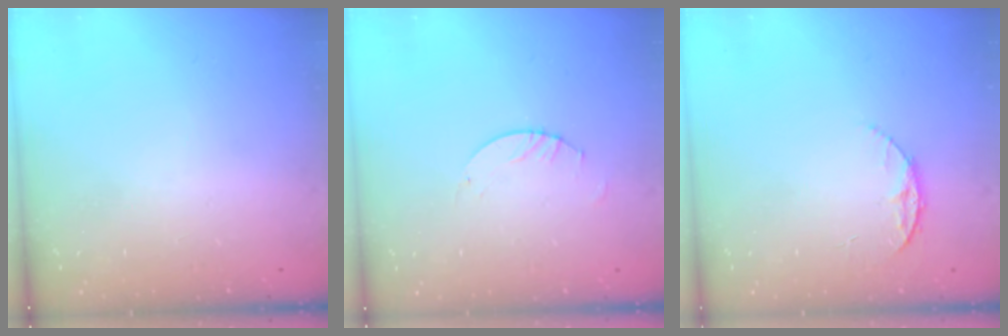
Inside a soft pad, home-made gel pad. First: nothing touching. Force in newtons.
{"total": 2.0, "press": 2.0, "slide": 0.2}
{"total": 6.5, "press": 6.5, "slide": 0.7}